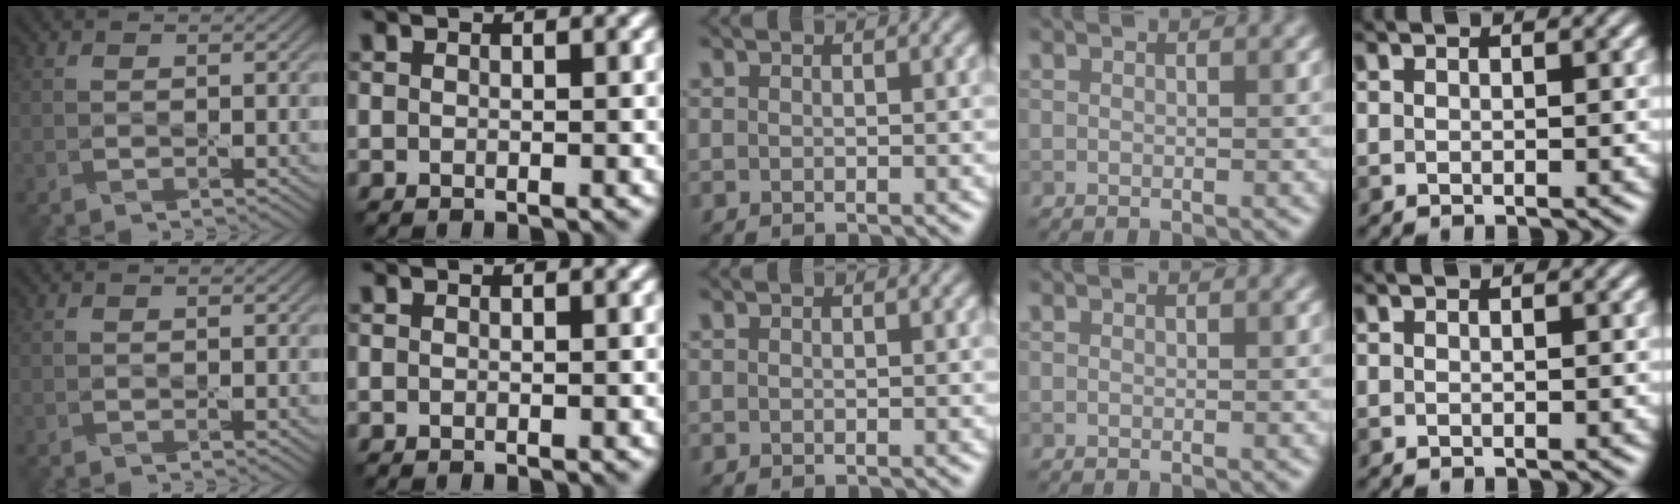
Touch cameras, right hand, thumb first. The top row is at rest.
{}